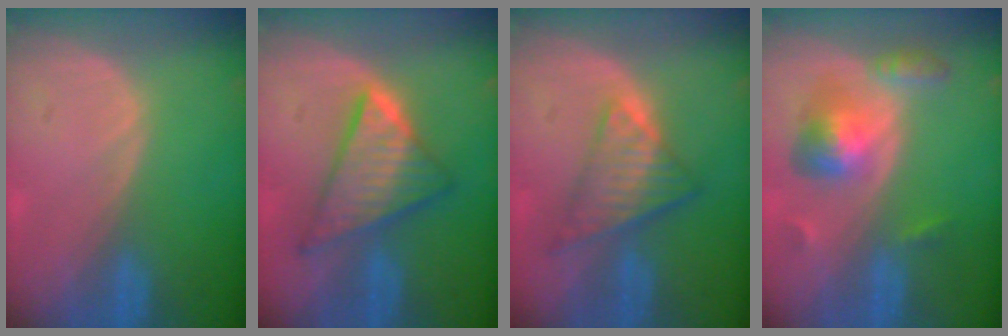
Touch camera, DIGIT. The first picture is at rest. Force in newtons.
{"total": 8.6, "press": 8.6, "slide": 0.5}
{"total": 7.6, "press": 6.4, "slide": 4.1}
{"total": 6.4, "press": 5.9, "slide": 2.5}